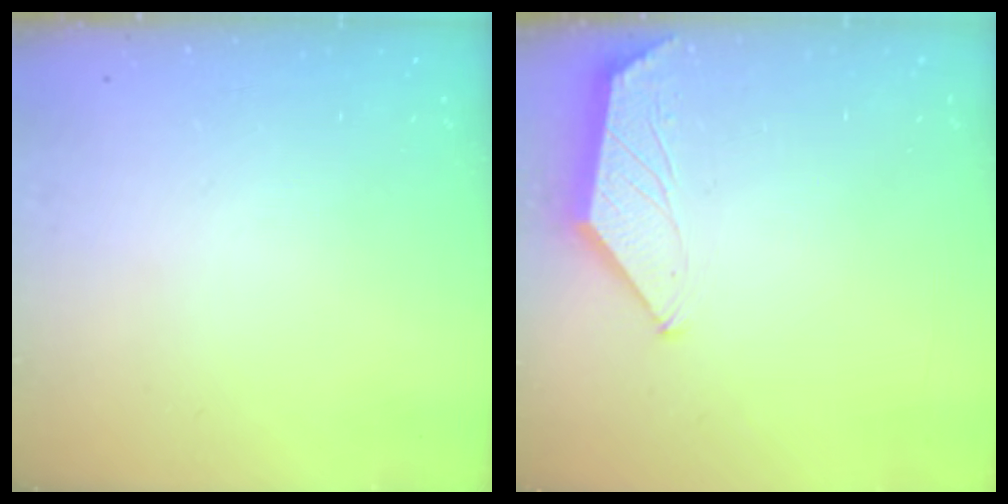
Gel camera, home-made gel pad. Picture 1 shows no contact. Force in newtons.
{"total": 1.1, "press": 1.0, "slide": 0.3}